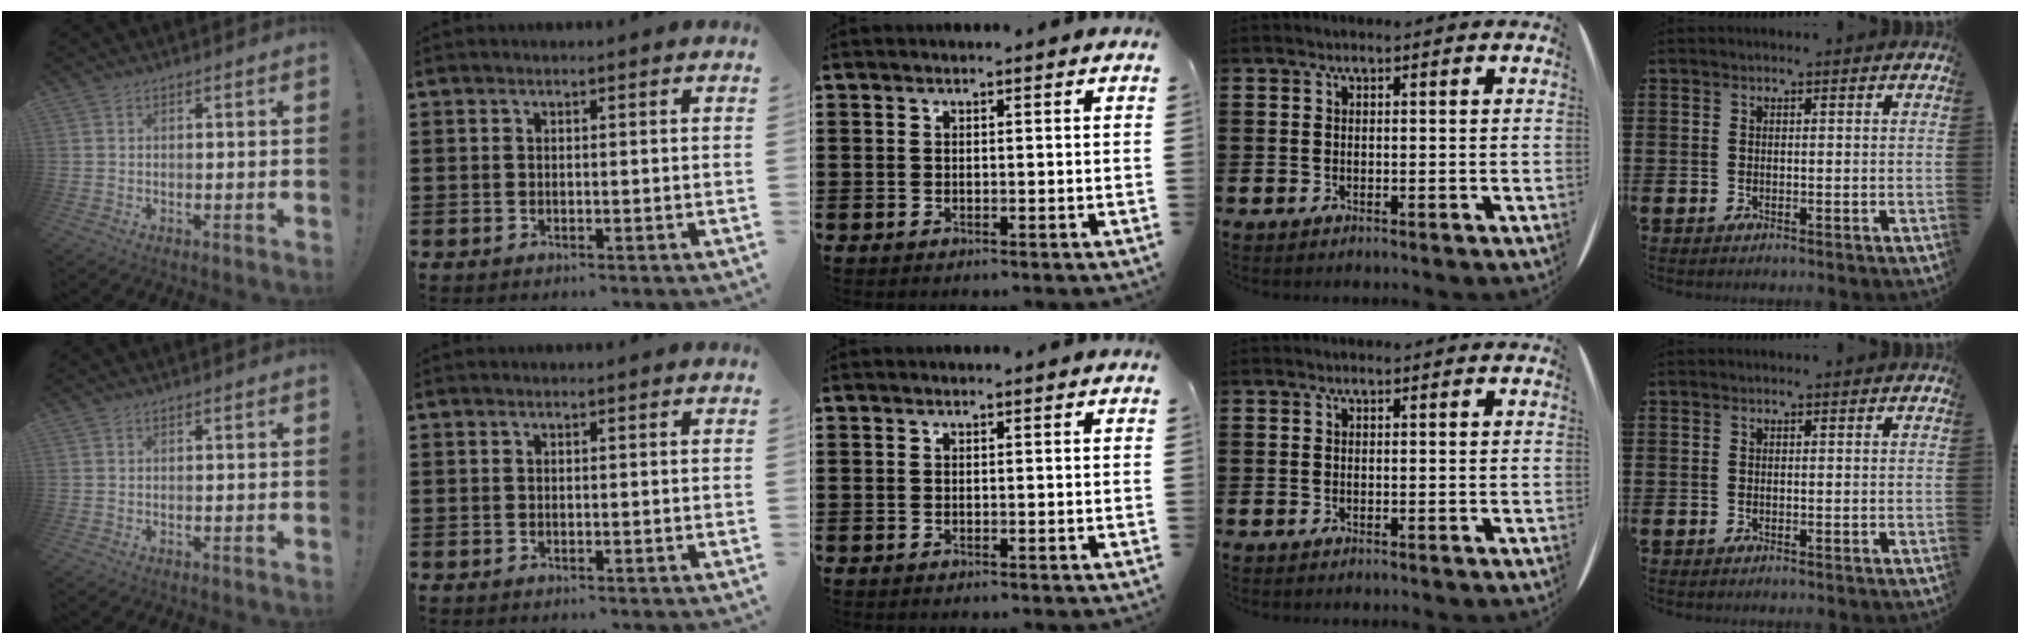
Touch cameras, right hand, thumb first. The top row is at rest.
{}